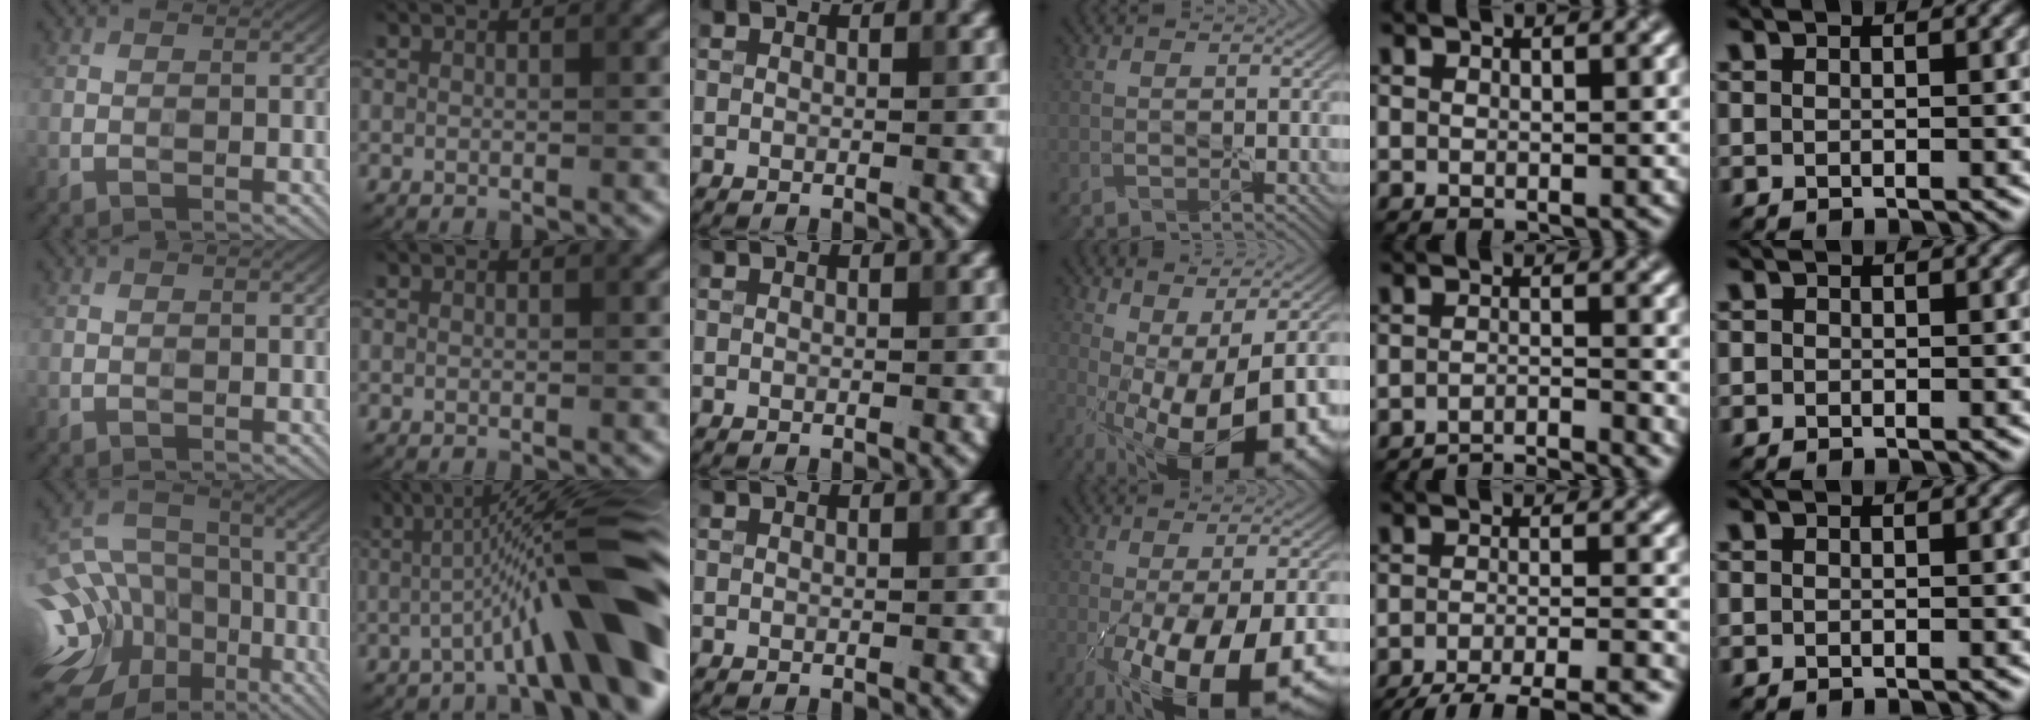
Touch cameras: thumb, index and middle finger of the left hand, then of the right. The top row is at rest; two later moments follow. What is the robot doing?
{"motion": "peel", "object": "sticker"}